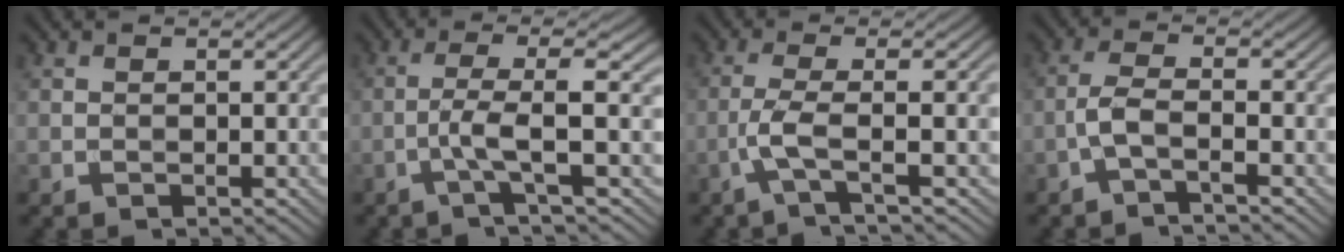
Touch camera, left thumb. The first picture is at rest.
{"total": 4.7, "force": [-1.1, 0.2, 4.6], "torque": [-0.082, 0.015, -0.040]}
{"total": 5.0, "force": [-1.6, 0.6, 4.7], "torque": [-0.084, 0.009, -0.052]}
{"total": 3.2, "force": [-1.7, 0.5, 2.6], "torque": [-0.057, 0.008, -0.048]}